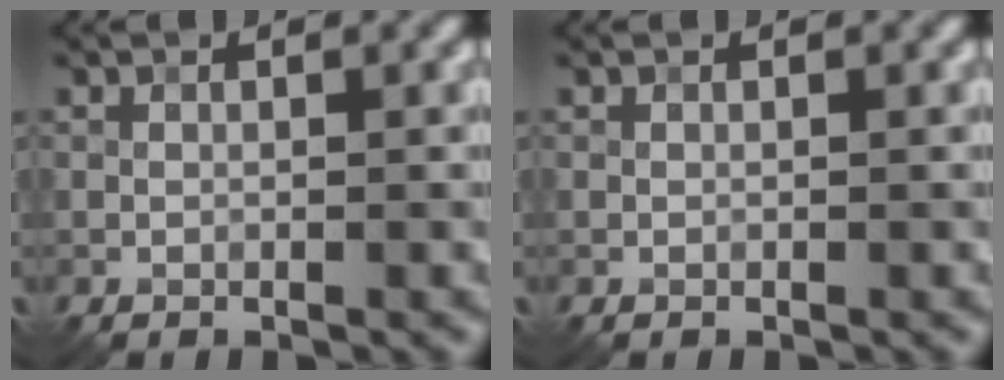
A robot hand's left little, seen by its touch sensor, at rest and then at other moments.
{"total": 0.0}